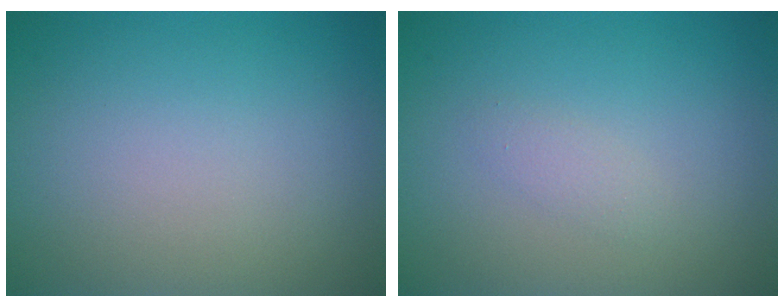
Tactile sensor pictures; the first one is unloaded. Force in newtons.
{"total": 1.0, "press": 1.0, "slide": 0.0}